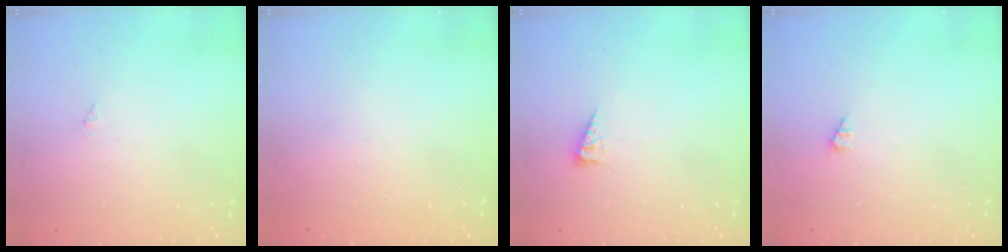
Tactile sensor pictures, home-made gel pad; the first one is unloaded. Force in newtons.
{"total": 0.0}
{"total": 2.9, "press": 2.9, "slide": 0.3}
{"total": 1.0, "press": 1.0, "slide": 0.2}